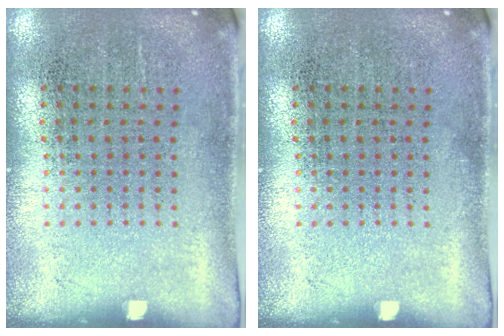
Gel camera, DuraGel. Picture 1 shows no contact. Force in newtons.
{"total": 0.0}